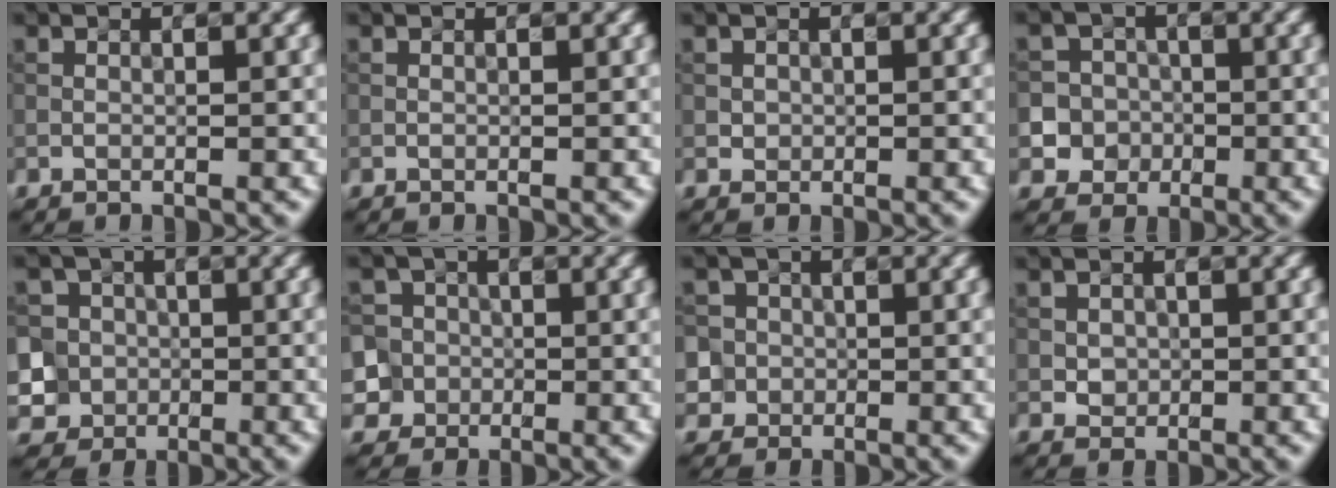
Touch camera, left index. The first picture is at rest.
{"total": 0.0}
{"total": 0.7, "force": [0.1, 0.7, 0.2], "torque": [0.002, 0.001, 0.005]}
{"total": 6.1, "force": [-1.5, 5.8, 1.0], "torque": [-0.012, 0.019, -0.049]}
{"total": 9.6, "force": [-0.7, 9.0, 3.3], "torque": [-0.091, 0.022, -0.043]}
{"total": 8.3, "force": [-1.5, 7.7, 2.5], "torque": [-0.068, 0.024, -0.057]}
{"total": 6.1, "force": [0.0, 5.9, 1.7], "torque": [-0.037, 0.033, -0.022]}
{"total": 1.4, "force": [0.2, 1.3, 0.7], "torque": [-0.013, 0.002, 0.010]}